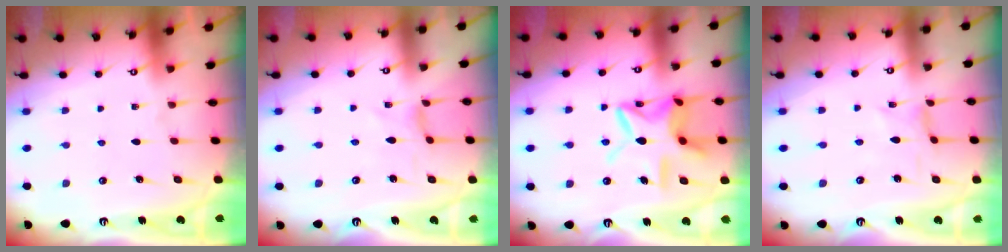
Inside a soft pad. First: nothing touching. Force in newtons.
{"total": 0.0}
{"total": 14.1, "press": 14.1, "slide": 1.1}
{"total": 0.0}